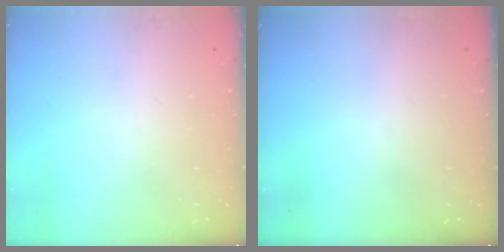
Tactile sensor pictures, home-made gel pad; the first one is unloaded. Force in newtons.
{"total": 0.0}